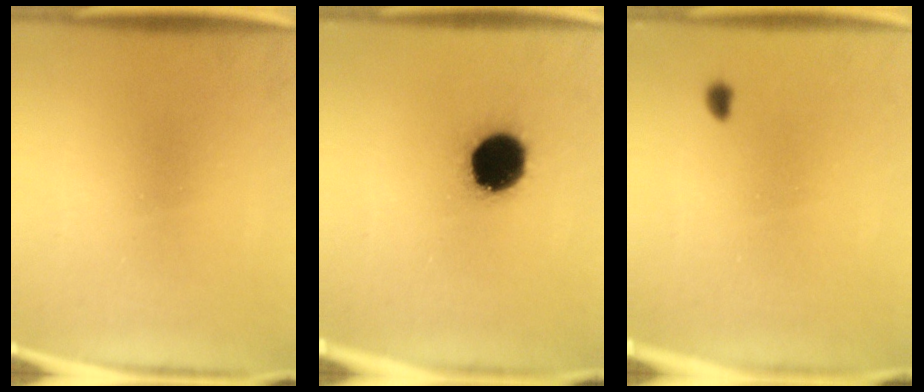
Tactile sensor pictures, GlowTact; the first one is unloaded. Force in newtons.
{"total": 14.7}
{"total": 0.9}